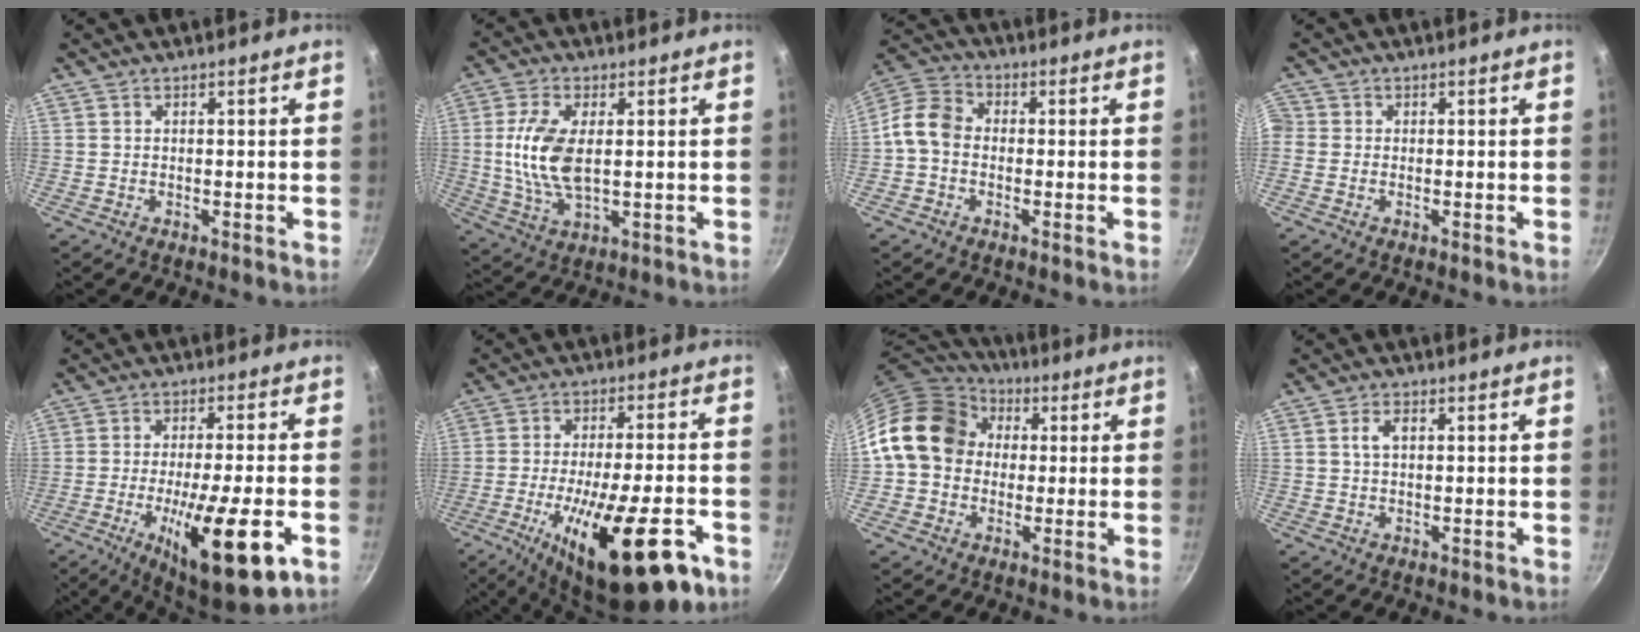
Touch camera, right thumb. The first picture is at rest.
{"total": 10.7, "force": [1.0, 5.2, 9.2], "torque": [-0.185, -0.004, 0.021]}
{"total": 7.2, "force": [-1.1, 5.7, 4.2], "torque": [-0.071, 0.028, -0.043]}
{"total": 1.8, "force": [-0.4, 1.7, 0.5], "torque": [-0.007, 0.002, -0.016]}
{"total": 17.7, "force": [-6.3, 4.0, 16.1], "torque": [-0.242, 0.011, -0.096]}
{"total": 22.7, "force": [-10.4, 7.1, 18.9], "torque": [-0.272, 0.016, -0.157]}
{"total": 15.5, "force": [2.0, 13.0, 8.1], "torque": [-0.109, 0.033, 0.020]}
{"total": 2.5, "force": [0.6, 1.5, 1.9], "torque": [-0.027, 0.007, 0.010]}